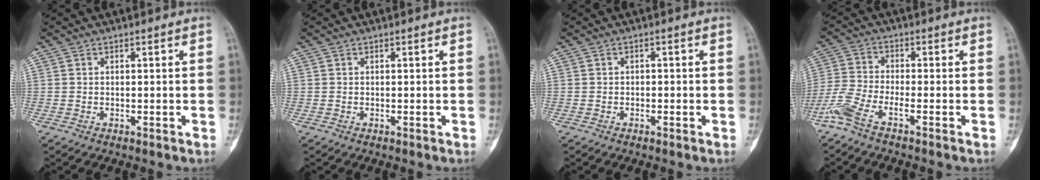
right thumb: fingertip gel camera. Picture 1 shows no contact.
{"total": 0.0}
{"total": 0.7, "force": [-0.3, 0.6, 0.2], "torque": [0.007, 0.005, -0.008]}
{"total": 6.1, "force": [-4.0, 1.1, 4.4], "torque": [-0.121, 0.011, -0.095]}